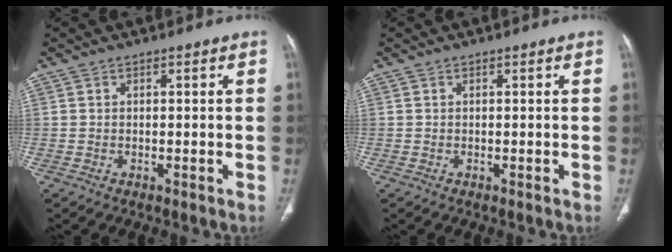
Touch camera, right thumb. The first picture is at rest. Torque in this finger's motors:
{"motor_torque": [-0.02, 0.02, -0.05, 0.04, 0.00]}